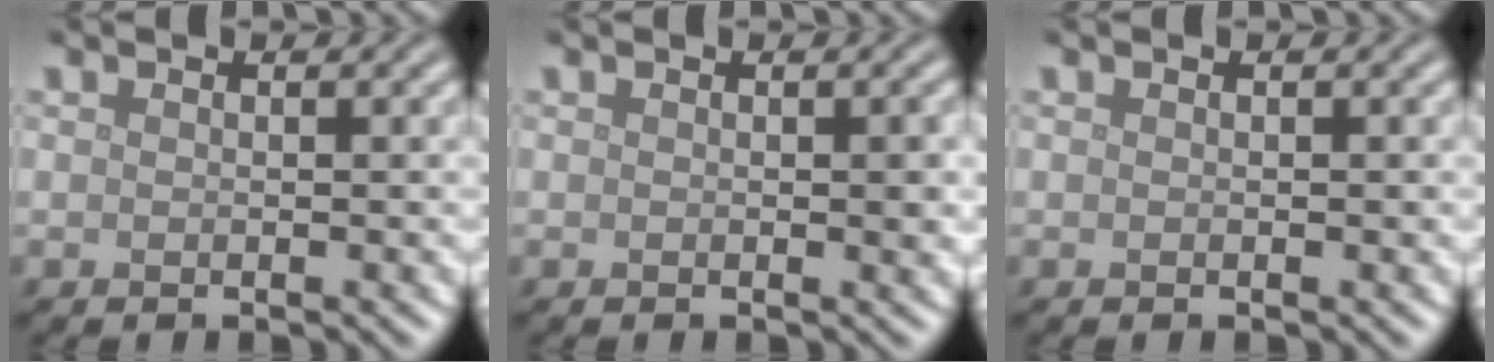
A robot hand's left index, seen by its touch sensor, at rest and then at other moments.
{"total": 0.9, "force": [0.0, 0.2, 0.9], "torque": [-0.010, -0.002, 0.000]}
{"total": 0.0}